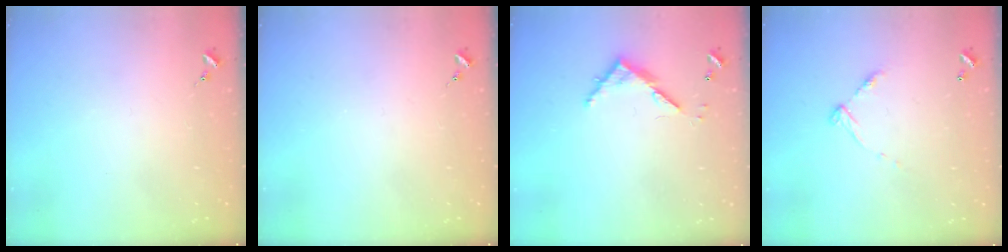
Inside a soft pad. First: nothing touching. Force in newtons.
{"total": 0.0}
{"total": 6.7, "press": 6.7, "slide": 0.5}
{"total": 7.3, "press": 7.3, "slide": 0.6}